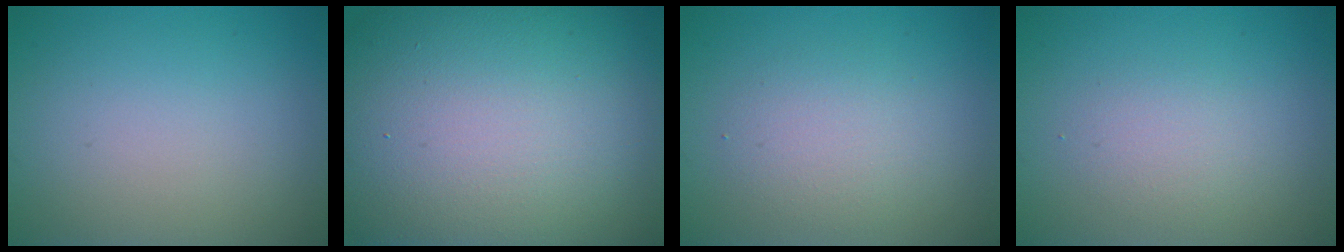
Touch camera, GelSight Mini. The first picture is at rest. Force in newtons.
{"total": 22.1, "press": 22.1, "slide": 0.9}
{"total": 2.6, "press": 2.6, "slide": 0.2}
{"total": 1.8, "press": 1.8, "slide": 0.1}